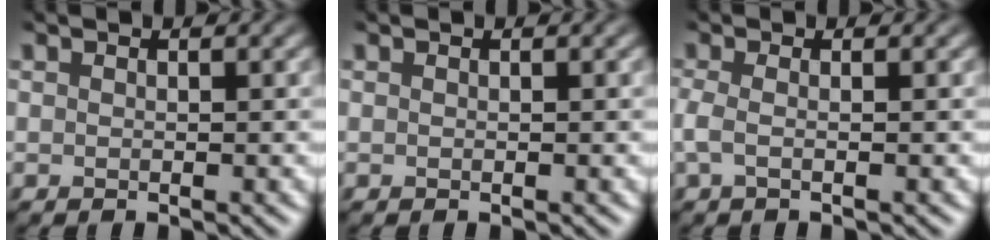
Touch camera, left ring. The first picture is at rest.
{"total": 0.0}
{"total": 1.5, "force": [-0.6, 0.3, 1.4], "torque": [-0.026, 0.001, -0.011]}